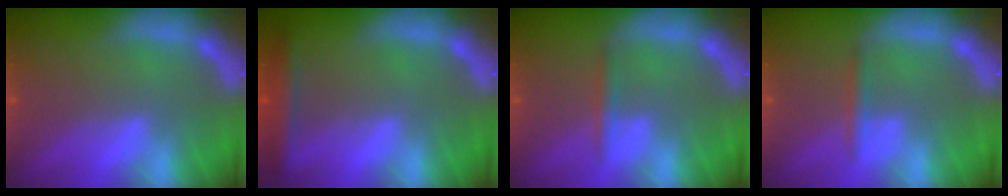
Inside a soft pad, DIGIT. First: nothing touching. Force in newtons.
{"total": 3.0}
{"total": 1.4}
{"total": 1.4}